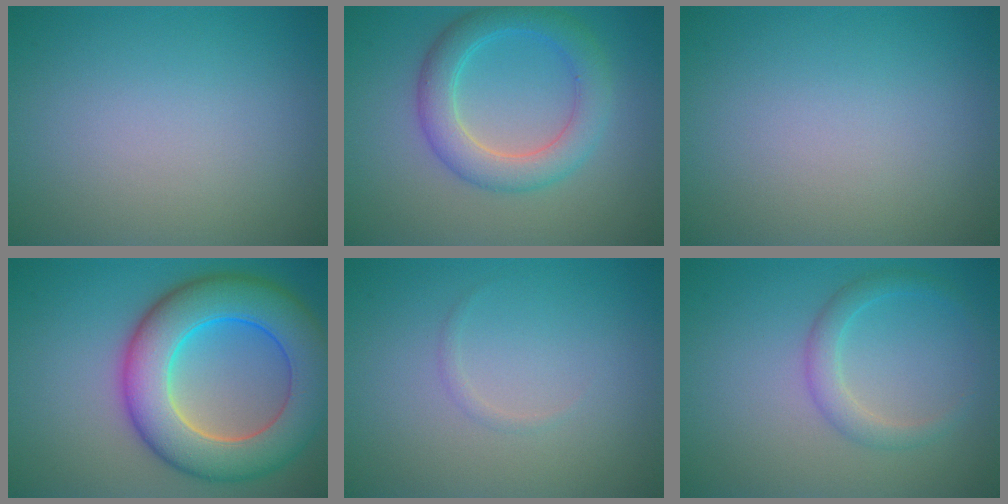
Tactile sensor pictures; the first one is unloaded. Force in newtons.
{"total": 4.7, "press": 4.7, "slide": 0.2}
{"total": 0.0}
{"total": 10.8, "press": 10.8, "slide": 0.5}
{"total": 0.6, "press": 0.6, "slide": 0.1}
{"total": 2.2, "press": 2.2, "slide": 0.1}